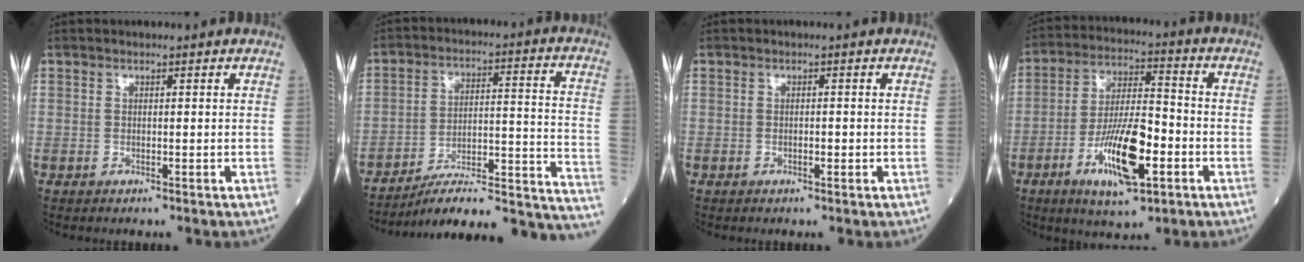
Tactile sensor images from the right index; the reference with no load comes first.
{"total": 21.6, "force": [-19.1, 1.7, 10.0], "torque": [-0.070, 0.034, -0.272]}
{"total": 0.7, "force": [-0.3, 0.2, 0.6], "torque": [-0.009, 0.001, -0.003]}
{"total": 12.7, "force": [-4.9, 3.1, 11.3], "torque": [-0.213, -0.004, -0.084]}